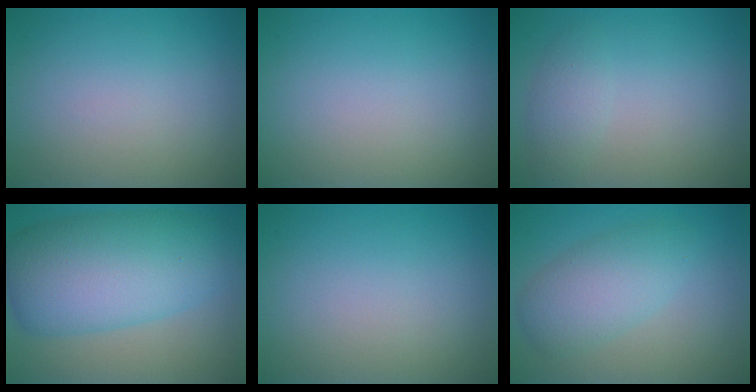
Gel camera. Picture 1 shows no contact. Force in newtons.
{"total": 0.0}
{"total": 1.7, "press": 1.7, "slide": 0.1}
{"total": 9.9, "press": 9.9, "slide": 0.3}
{"total": 0.0}
{"total": 4.3, "press": 4.3, "slide": 0.1}